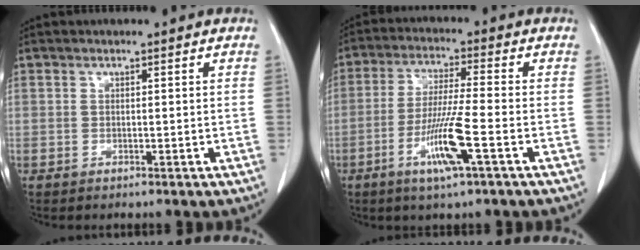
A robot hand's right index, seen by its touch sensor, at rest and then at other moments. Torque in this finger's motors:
{"motor_torque": [0.80, -0.38, 0.26, 0.18]}